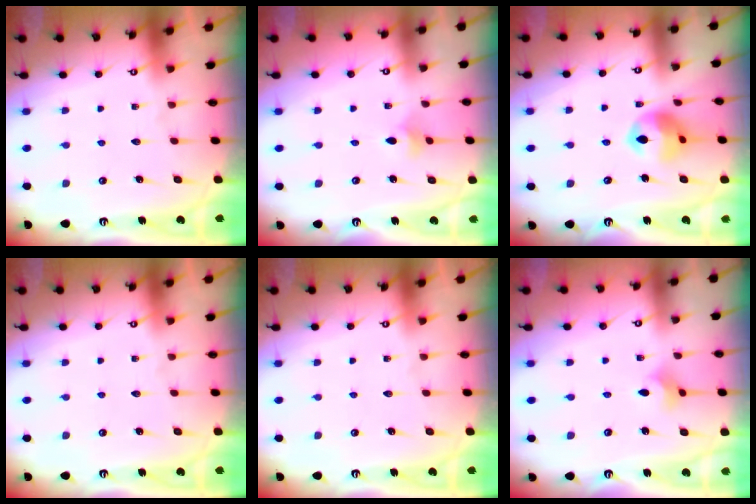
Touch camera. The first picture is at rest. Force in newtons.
{"total": 2.9, "press": 2.9, "slide": 0.6}
{"total": 11.2, "press": 11.1, "slide": 1.4}
{"total": 0.0}
{"total": 0.0}
{"total": 3.6, "press": 3.6, "slide": 0.7}